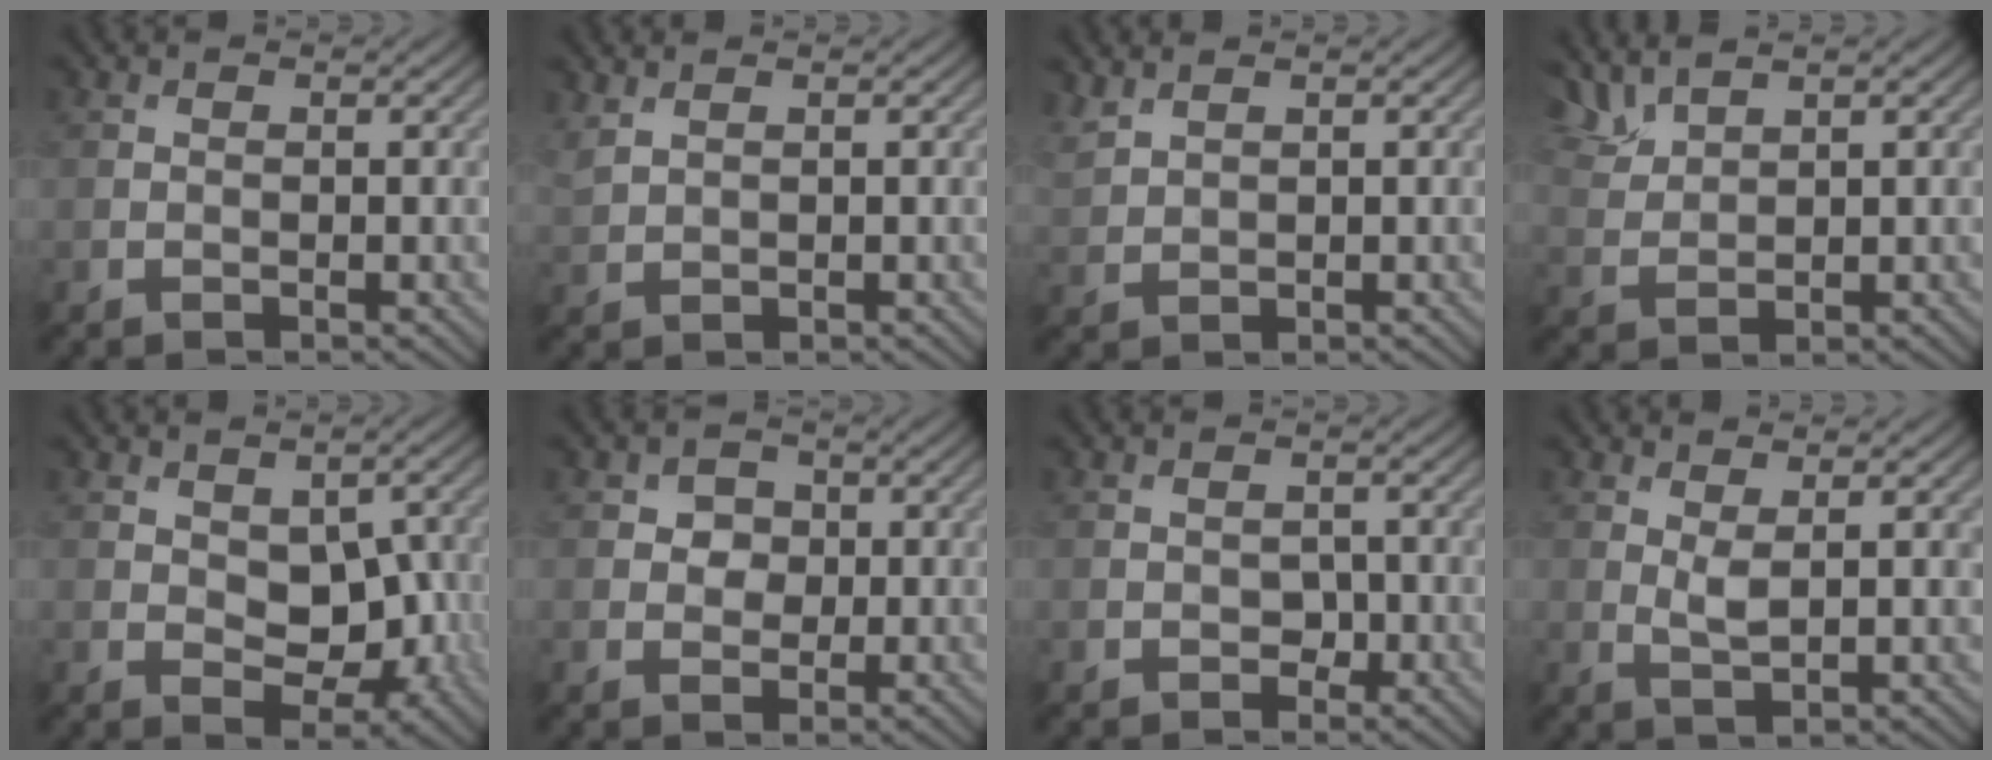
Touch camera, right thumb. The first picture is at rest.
{"total": 1.5, "force": [1.3, 0.5, 0.6], "torque": [-0.021, 0.004, 0.033]}
{"total": 1.9, "force": [1.8, 0.4, 0.6], "torque": [-0.020, 0.006, 0.047]}
{"total": 3.8, "force": [3.3, 0.9, 1.7], "torque": [-0.050, 0.011, 0.075]}
{"total": 6.3, "force": [0.0, 4.2, 4.8], "torque": [-0.076, -0.011, 0.006]}
{"total": 2.9, "force": [0.6, 2.5, 1.2], "torque": [-0.014, 0.000, -0.001]}
{"total": 1.4, "force": [-0.6, 1.1, 0.7], "torque": [-0.007, -0.004, -0.009]}
{"total": 2.6, "force": [1.1, 0.5, 2.2], "torque": [-0.046, -0.006, 0.025]}